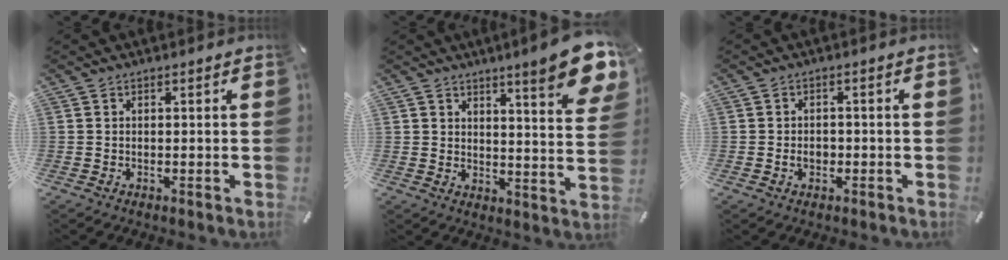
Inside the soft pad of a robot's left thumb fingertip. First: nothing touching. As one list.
[{"total": 11.7, "force": [7.9, 2.7, 8.2], "torque": [-0.115, -0.050, 0.130]}, {"total": 3.2, "force": [-0.9, 2.4, 1.9], "torque": [-0.035, 0.006, -0.017]}]